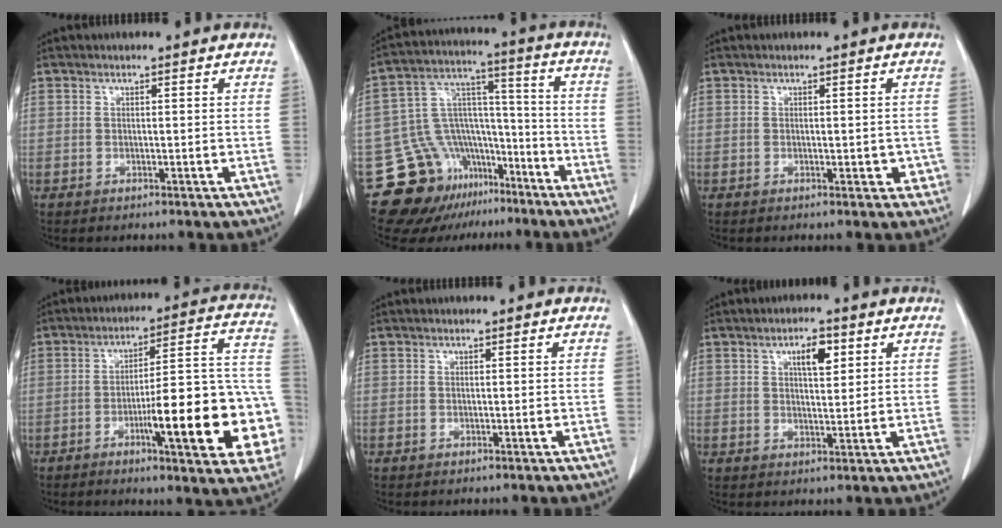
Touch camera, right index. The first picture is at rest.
{"total": 15.9, "force": [-10.8, 10.4, 5.3], "torque": [-0.088, 0.085, -0.171]}
{"total": 2.5, "force": [-0.5, 1.4, 2.0], "torque": [-0.015, 0.004, -0.002]}
{"total": 20.1, "force": [-5.9, 3.3, 18.9], "torque": [-0.178, 0.031, -0.072]}
{"total": 0.0}
{"total": 4.7, "force": [2.2, 1.6, 3.9], "torque": [-0.065, 0.001, 0.036]}